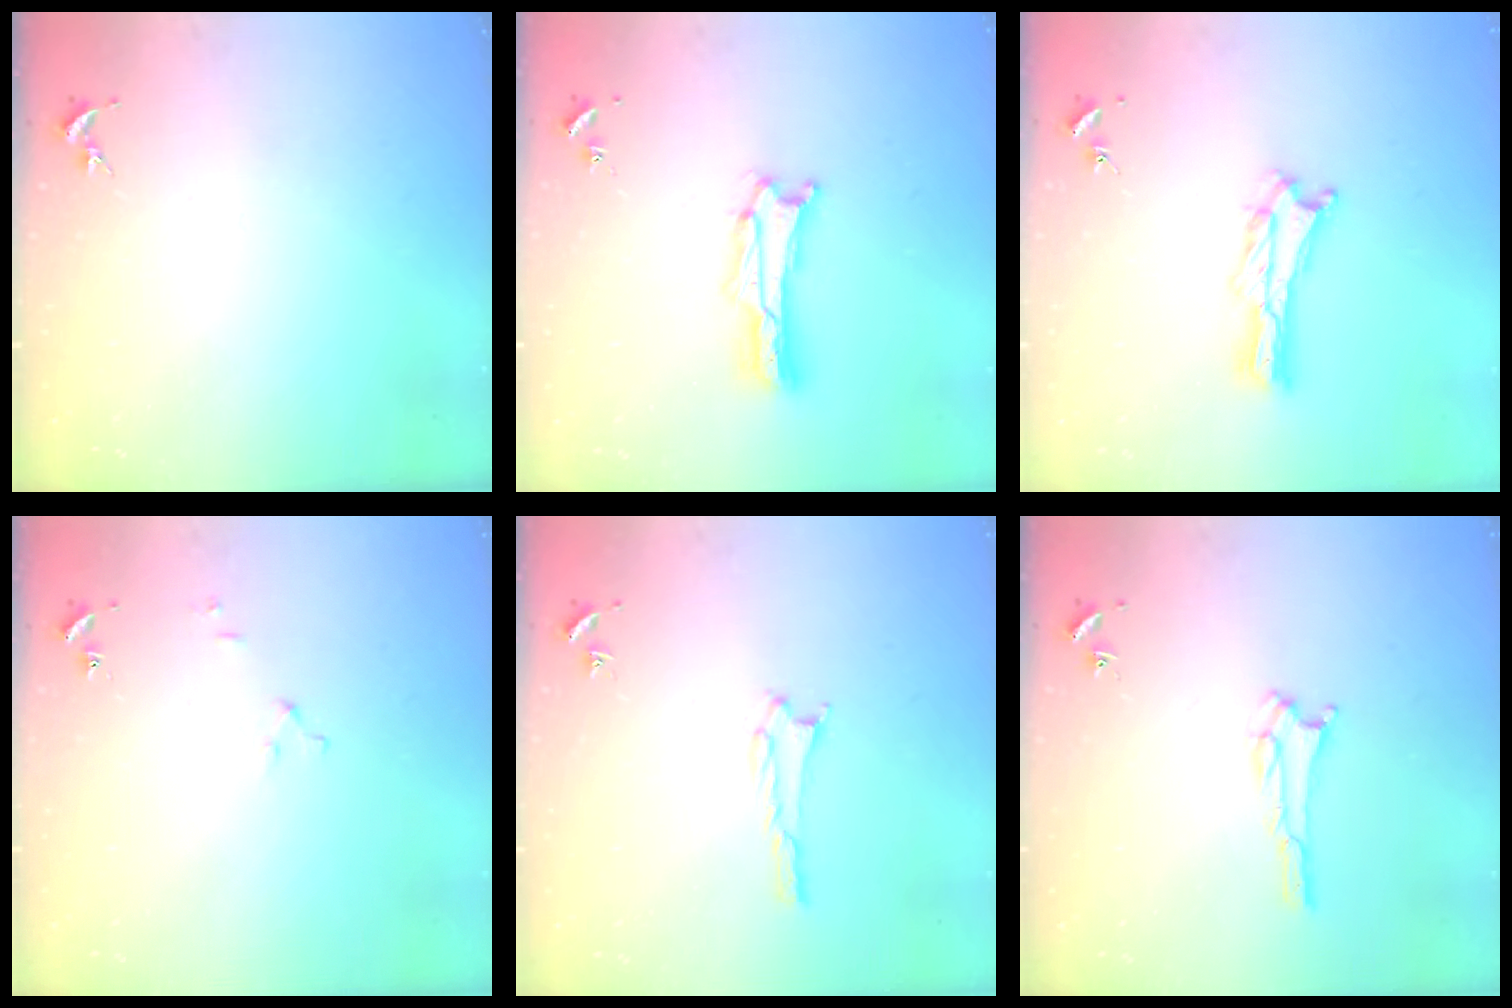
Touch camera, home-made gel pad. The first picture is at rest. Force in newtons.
{"total": 1.6, "press": 1.5, "slide": 0.3}
{"total": 2.3, "press": 2.3, "slide": 0.3}
{"total": 2.5, "press": 2.5, "slide": 0.2}
{"total": 1.9, "press": 1.9, "slide": 0.2}
{"total": 1.9, "press": 1.9, "slide": 0.2}